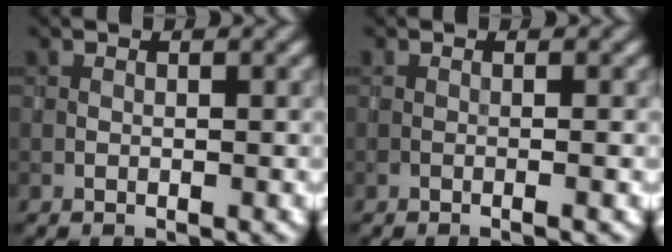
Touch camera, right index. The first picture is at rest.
{"total": 0.9, "force": [-0.2, 0.2, 0.8], "torque": [-0.011, -0.005, -0.009]}